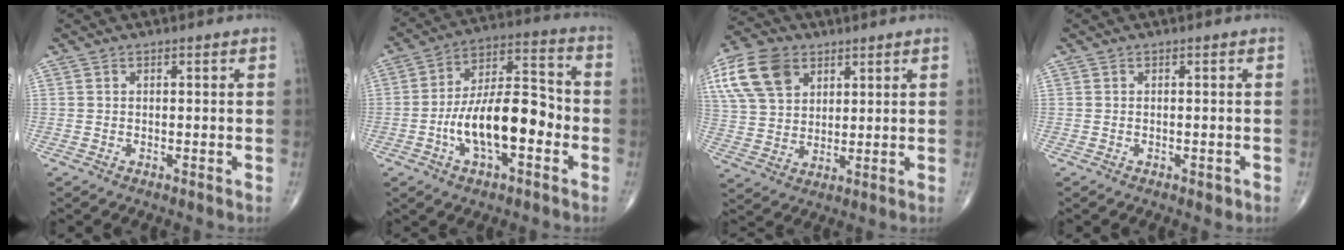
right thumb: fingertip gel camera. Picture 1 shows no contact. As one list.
[{"total": 16.4, "force": [-4.1, 7.2, 14.1], "torque": [-0.227, 0.043, -0.075]}, {"total": 13.5, "force": [6.0, 9.2, 7.8], "torque": [-0.146, -0.005, 0.117]}, {"total": 1.2, "force": [-0.5, 0.6, 0.9], "torque": [-0.012, 0.001, -0.005]}]